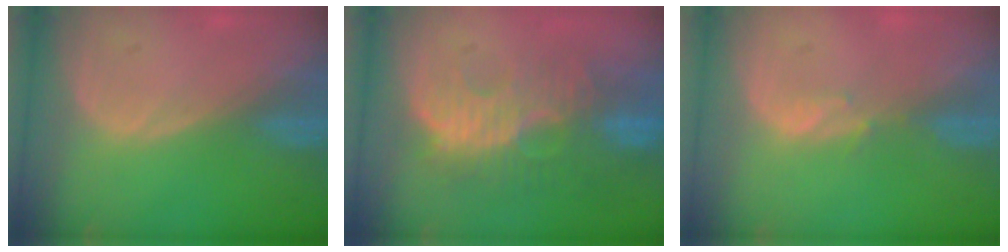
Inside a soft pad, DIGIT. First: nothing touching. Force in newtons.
{"total": 10.7, "press": 9.7, "slide": 4.6}
{"total": 1.1, "press": 1.1, "slide": 0.2}